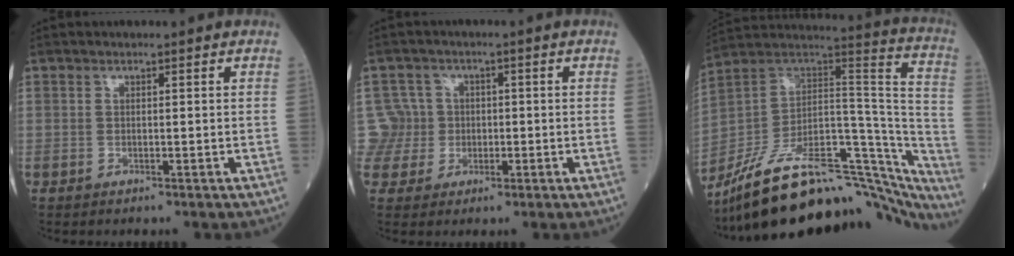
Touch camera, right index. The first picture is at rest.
{"total": 5.5, "force": [0.3, 5.5, -0.4], "torque": [0.021, 0.021, 0.007]}
{"total": 33.1, "force": [-26.9, 10.1, 16.4], "torque": [-0.195, 0.029, -0.381]}